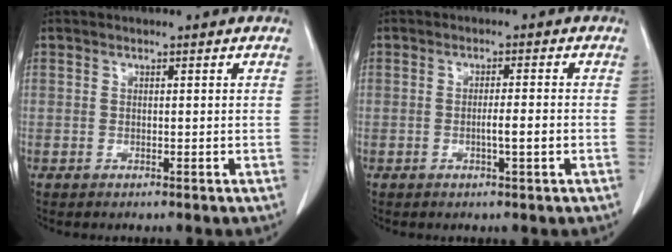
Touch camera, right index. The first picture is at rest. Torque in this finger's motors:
{"motor_torque": [0.72, -0.42, 0.34, 0.06]}